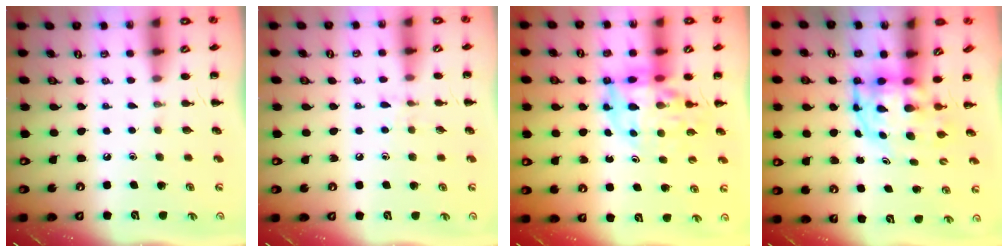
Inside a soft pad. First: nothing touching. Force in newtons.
{"total": 5.1, "press": 4.8, "slide": 1.5}
{"total": 11.4, "press": 10.8, "slide": 3.5}
{"total": 4.7, "press": 4.6, "slide": 1.2}